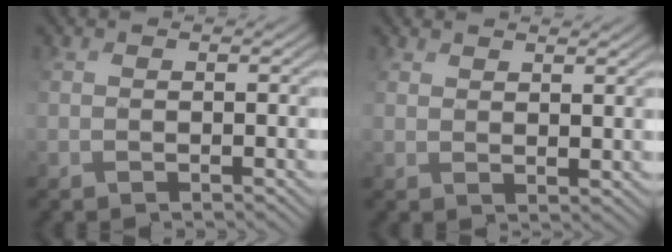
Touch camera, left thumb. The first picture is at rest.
{"total": 1.8, "force": [1.6, -0.2, -0.7], "torque": [0.007, -0.002, 0.036]}